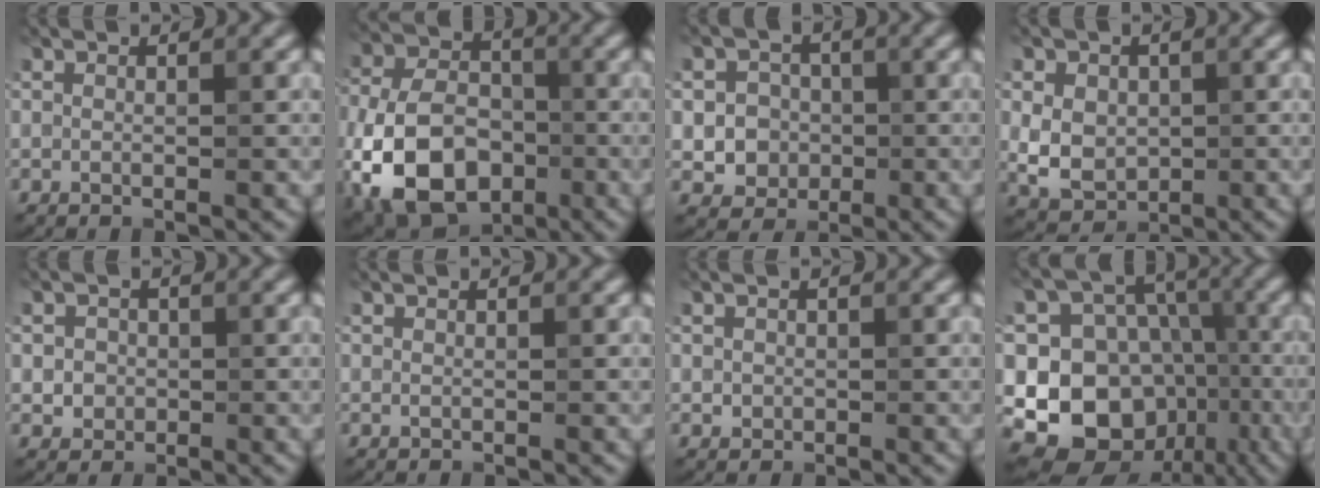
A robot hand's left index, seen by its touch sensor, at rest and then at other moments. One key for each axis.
{"total": 11.9, "fx": -4.3, "fy": 7.9, "fz": 7.8, "tx": -0.167, "ty": -0.017, "tz": -0.085}
{"total": 3.6, "fx": -0.6, "fy": 3.3, "fz": 1.3, "tx": 0.000, "ty": -0.002, "tz": -0.023}
{"total": 4.7, "fx": 0.1, "fy": 3.8, "fz": 2.8, "tx": -0.049, "ty": -0.001, "tz": 0.004}
{"total": 1.8, "fx": 0.0, "fy": 1.7, "fz": 0.6, "tx": 0.000, "ty": -0.005, "tz": 0.001}
{"total": 0.0}
{"total": 0.8, "fx": 0.1, "fy": 0.7, "fz": 0.2, "tx": 0.002, "ty": -0.002, "tz": 0.000}
{"total": 13.2, "fx": -3.4, "fy": 11.4, "fz": 5.7, "tx": -0.103, "ty": 0.003, "tz": -0.070}